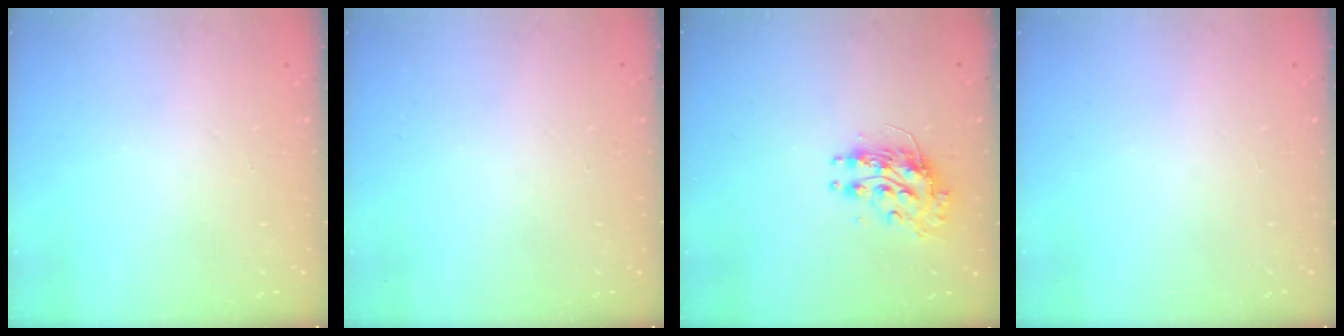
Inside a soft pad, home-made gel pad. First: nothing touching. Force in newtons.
{"total": 0.0}
{"total": 10.5, "press": 10.5, "slide": 0.3}
{"total": 0.0}